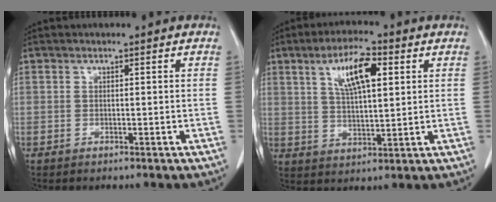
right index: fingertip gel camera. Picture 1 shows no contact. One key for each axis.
{"total": 9.1, "fx": 3.5, "fy": 2.5, "fz": 8.0, "tx": -0.145, "ty": 0.010, "tz": 0.066}